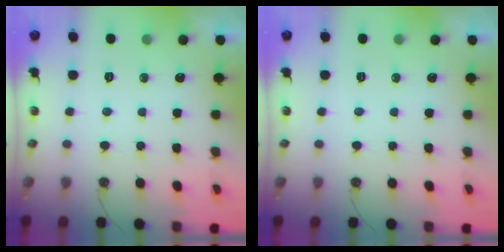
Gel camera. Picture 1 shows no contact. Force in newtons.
{"total": 0.0}